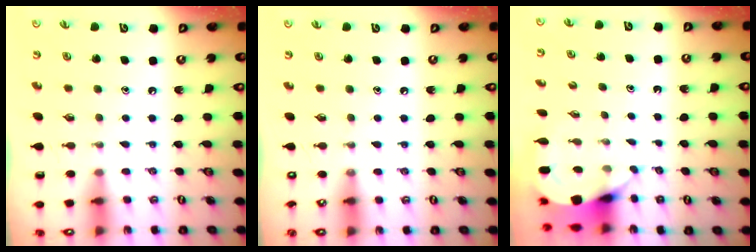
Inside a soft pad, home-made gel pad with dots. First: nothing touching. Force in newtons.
{"total": 3.2, "press": 3.2, "slide": 0.4}
{"total": 4.2, "press": 4.2, "slide": 0.2}